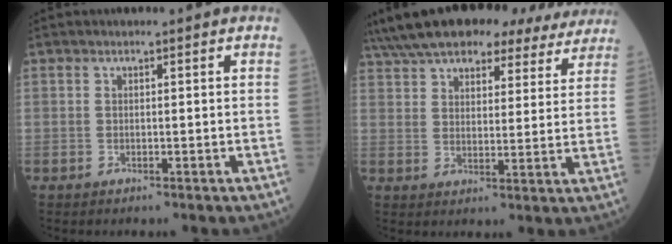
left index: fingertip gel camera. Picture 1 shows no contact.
{"total": 24.7, "force": [21.1, 8.0, 10.0], "torque": [-0.183, 0.040, 0.280]}